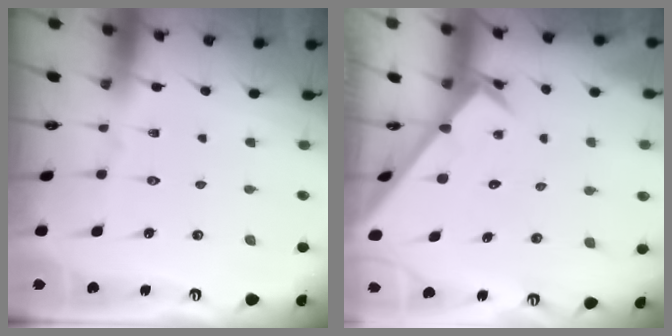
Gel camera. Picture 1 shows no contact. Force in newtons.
{"total": 2.7, "press": 2.7, "slide": 0.2}